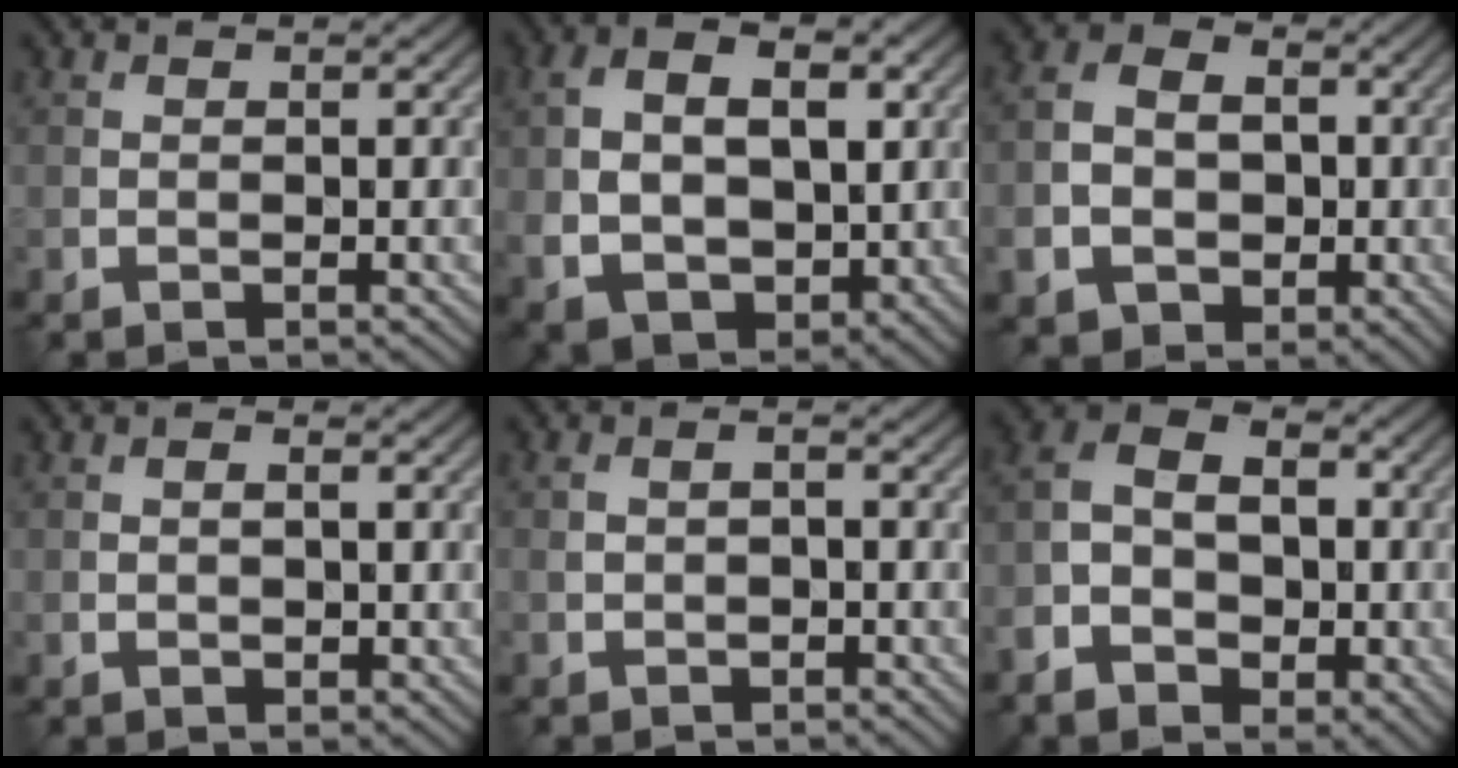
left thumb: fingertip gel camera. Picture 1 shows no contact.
{"total": 11.7, "force": [0.9, 7.3, 9.0], "torque": [-0.180, -0.002, 0.018]}
{"total": 8.8, "force": [-2.2, 7.2, 4.4], "torque": [-0.101, -0.026, -0.053]}
{"total": 2.0, "force": [-0.2, 1.2, 1.6], "torque": [-0.027, -0.002, 0.000]}
{"total": 2.2, "force": [-0.6, 1.5, 1.5], "torque": [-0.036, -0.003, -0.009]}
{"total": 9.0, "force": [-3.5, 6.7, 4.9], "torque": [-0.109, -0.024, -0.071]}